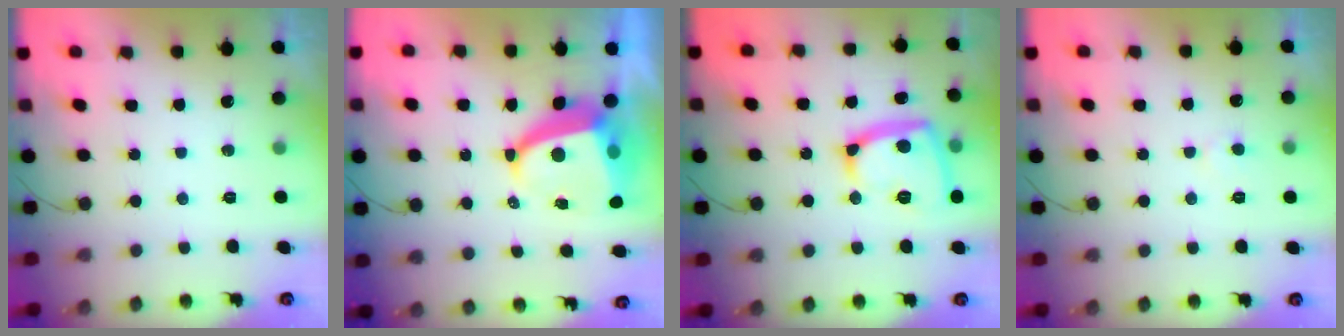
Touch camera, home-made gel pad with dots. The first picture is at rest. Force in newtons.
{"total": 9.1, "press": 9.0, "slide": 1.1}
{"total": 14.9, "press": 14.8, "slide": 1.5}
{"total": 3.4, "press": 3.4, "slide": 0.3}